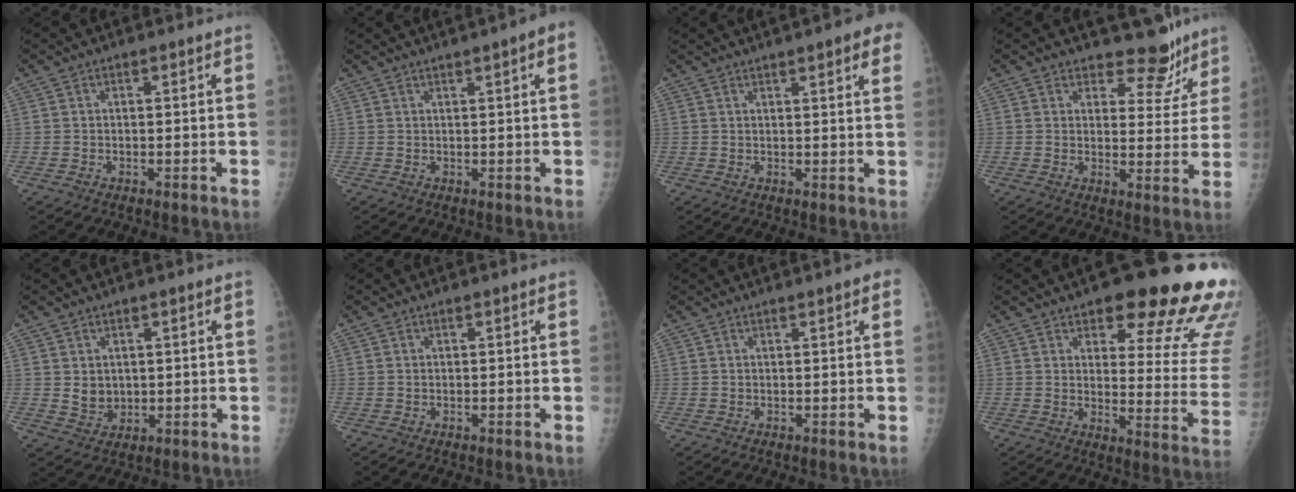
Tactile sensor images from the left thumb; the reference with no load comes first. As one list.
[{"total": 4.5, "force": [2.2, 0.1, 3.9], "torque": [-0.055, 0.011, 0.031]}, {"total": 8.8, "force": [5.4, 1.4, 6.8], "torque": [-0.070, 0.002, 0.060]}, {"total": 8.0, "force": [7.1, 3.7, 1.2], "torque": [0.019, -0.061, 0.084]}, {"total": 3.8, "force": [0.8, 3.2, 2.0], "torque": [-0.020, -0.012, 0.027]}, {"total": 0.0}, {"total": 2.2, "force": [1.2, 0.3, 1.9], "torque": [-0.027, 0.002, 0.013]}, {"total": 21.8, "force": [15.2, 6.8, 14.1], "torque": [-0.125, -0.087, 0.181]}]